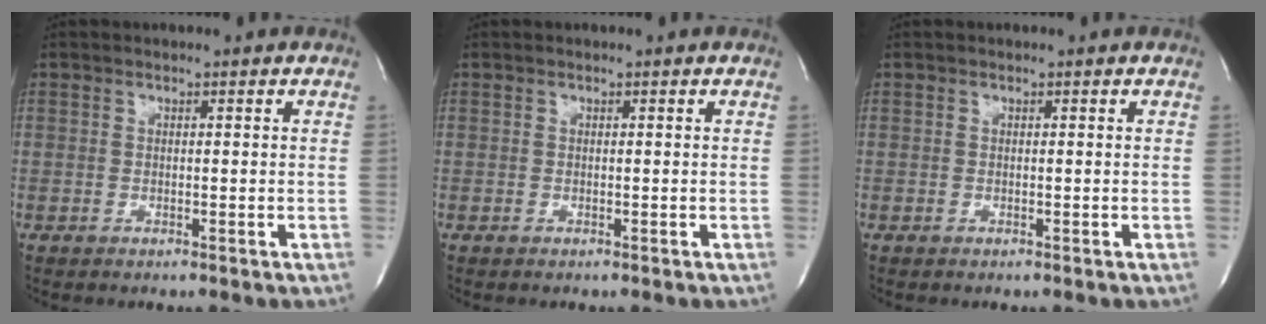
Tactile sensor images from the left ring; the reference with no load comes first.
{"total": 0.0}
{"total": 0.0}